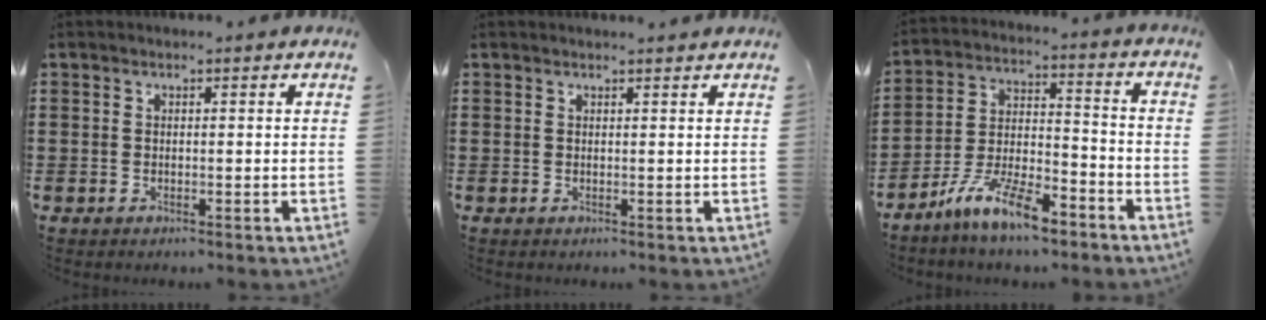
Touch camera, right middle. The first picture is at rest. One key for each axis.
{"total": 0.8, "fx": 0.8, "fy": 0.0, "fz": 0.1, "tx": 0.004, "ty": -0.004, "tz": 0.013}
{"total": 10.3, "fx": -8.2, "fy": 2.2, "fz": 5.7, "tx": -0.114, "ty": 0.018, "tz": -0.158}